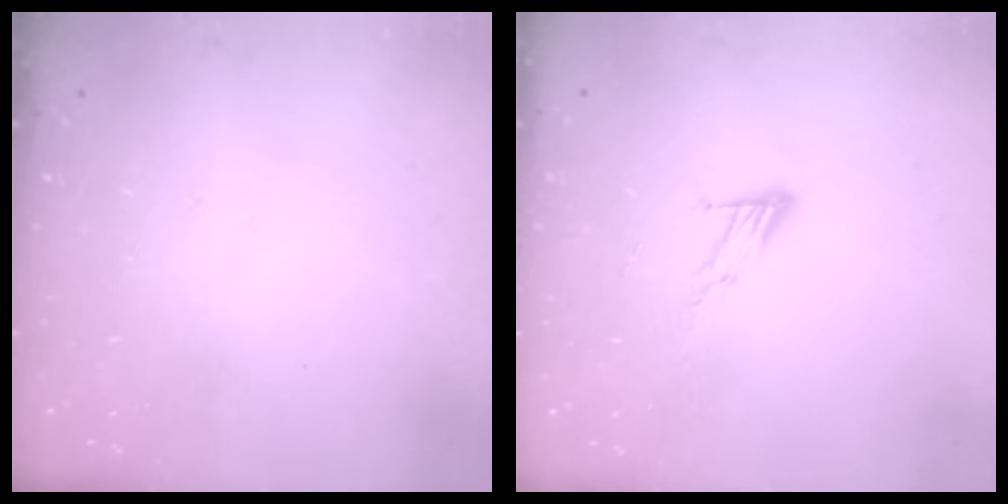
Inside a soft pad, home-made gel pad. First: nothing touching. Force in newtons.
{"total": 7.2, "press": 7.2, "slide": 0.6}